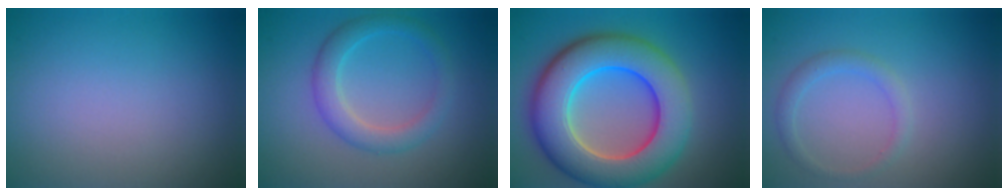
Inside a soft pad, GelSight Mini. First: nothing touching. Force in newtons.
{"total": 3.0, "press": 3.0, "slide": 0.1}
{"total": 11.1, "press": 11.0, "slide": 0.4}
{"total": 1.5, "press": 1.5, "slide": 0.1}